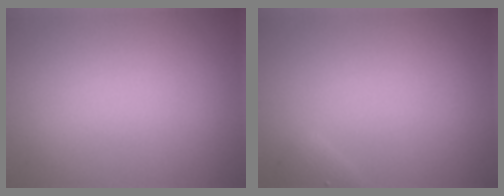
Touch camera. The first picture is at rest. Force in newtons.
{"total": 0.6, "press": 0.6, "slide": 0.1}